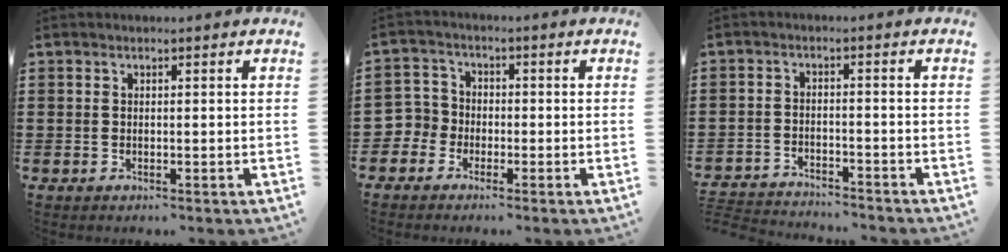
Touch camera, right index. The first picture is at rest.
{"total": 3.7, "force": [-2.1, 3.0, 0.3], "torque": [-0.035, 0.001, -0.051]}
{"total": 3.1, "force": [-3.1, 0.2, -0.1], "torque": [-0.006, 0.002, -0.069]}